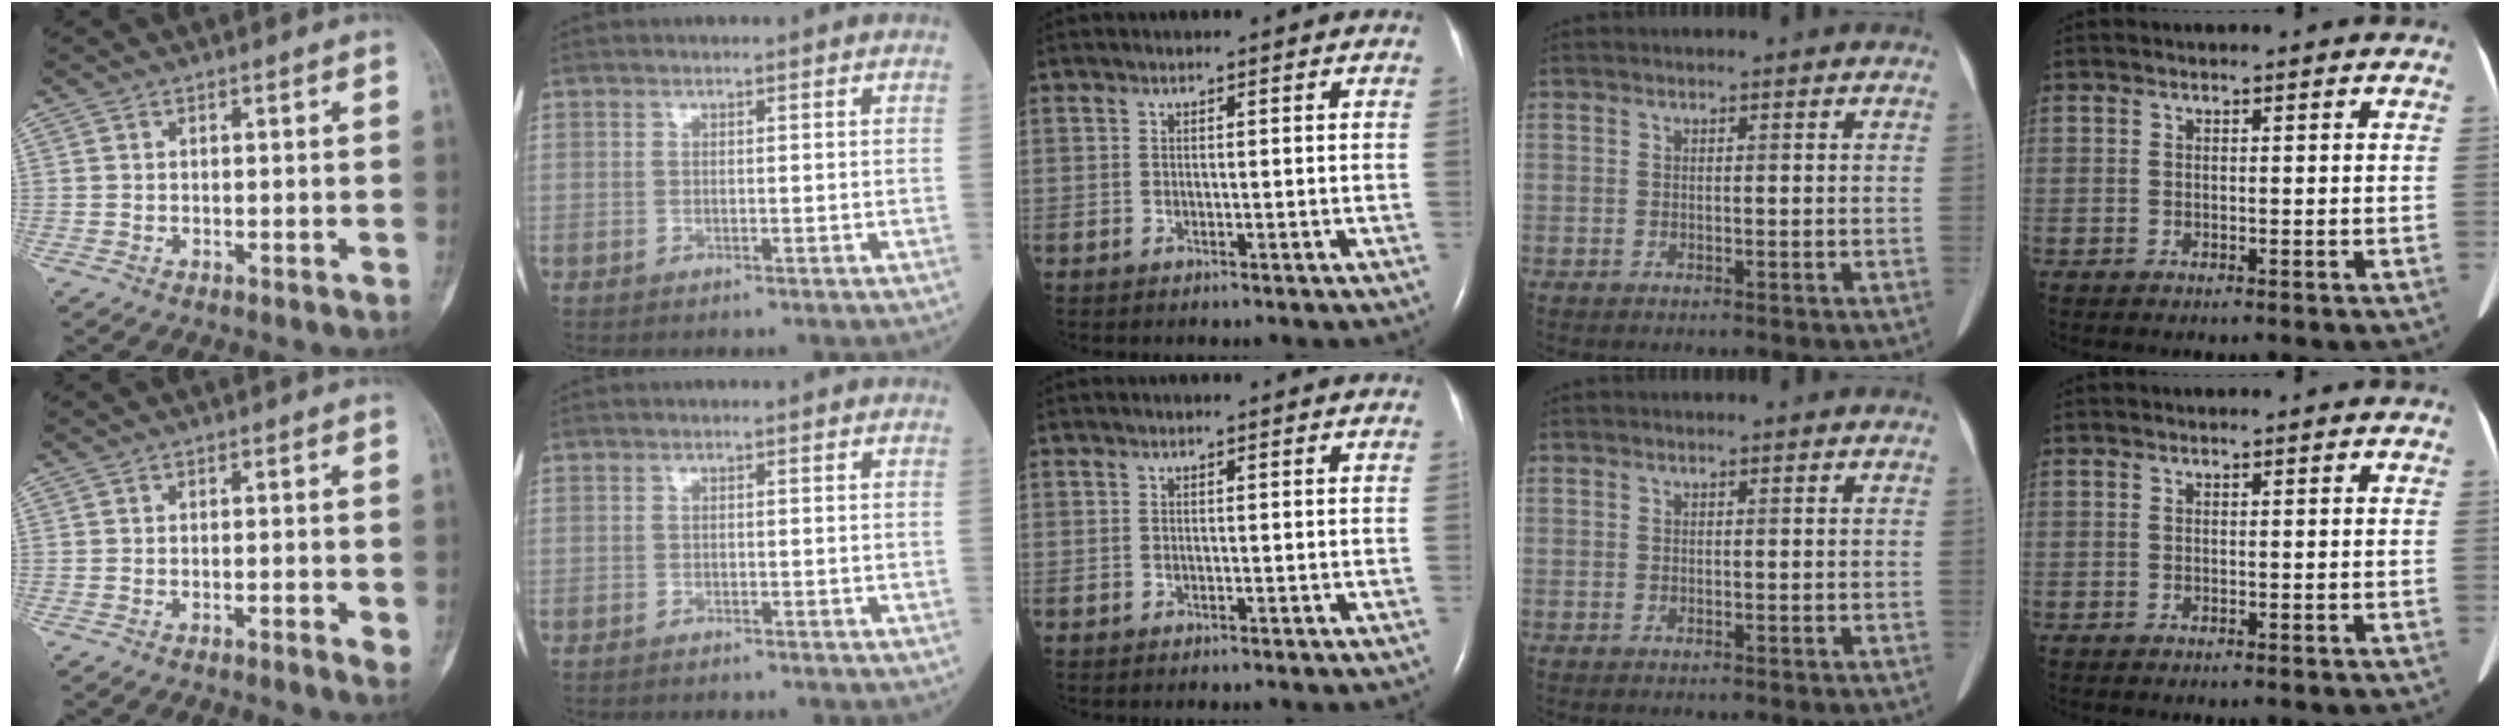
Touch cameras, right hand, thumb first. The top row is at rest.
{"thumb": {"total": 2.2, "force": [-0.6, 0.4, 2.1], "torque": [-0.035, -0.003, -0.010]}, "index": {"total": 2.2, "force": [-2.0, 0.6, 0.5], "torque": [-0.012, -0.003, -0.024]}}